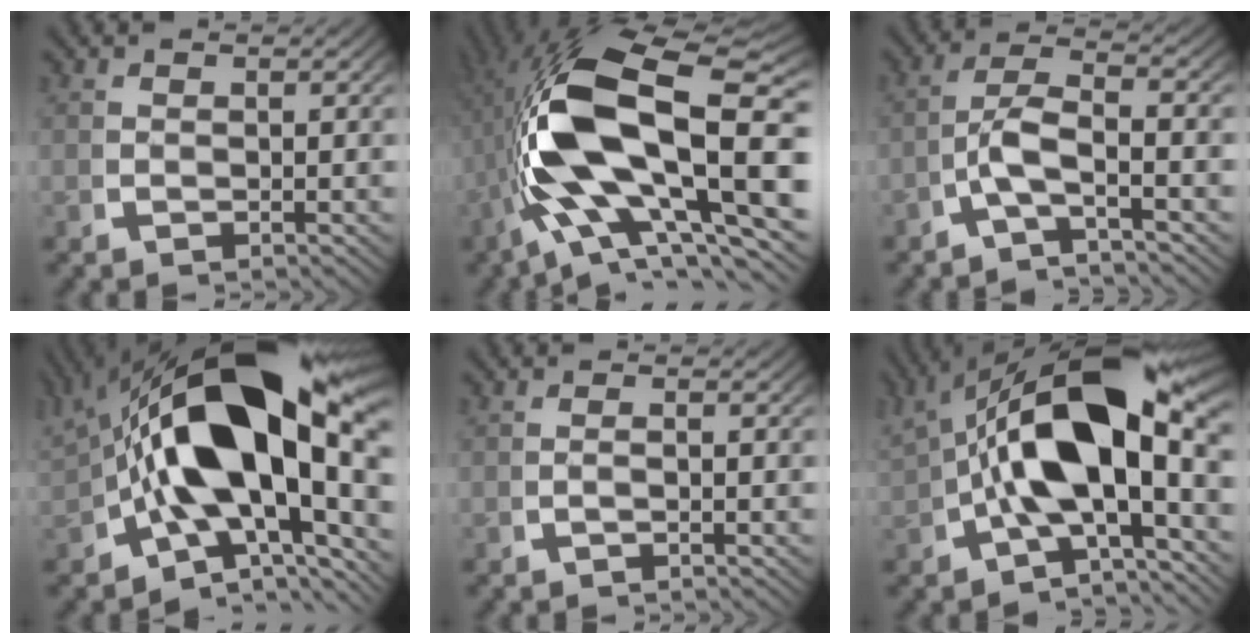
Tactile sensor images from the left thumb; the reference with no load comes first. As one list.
[{"total": 18.3, "force": [0.4, 8.9, 16.0], "torque": [-0.331, -0.029, 0.029]}, {"total": 5.8, "force": [-1.1, 3.0, 4.9], "torque": [-0.103, -0.017, -0.023]}, {"total": 19.8, "force": [0.8, 10.9, 16.5], "torque": [-0.300, -0.037, 0.029]}, {"total": 0.9, "force": [-0.5, -0.1, 0.8], "torque": [-0.018, 0.002, -0.008]}, {"total": 14.9, "force": [1.5, 7.5, 12.8], "torque": [-0.222, -0.022, 0.034]}]